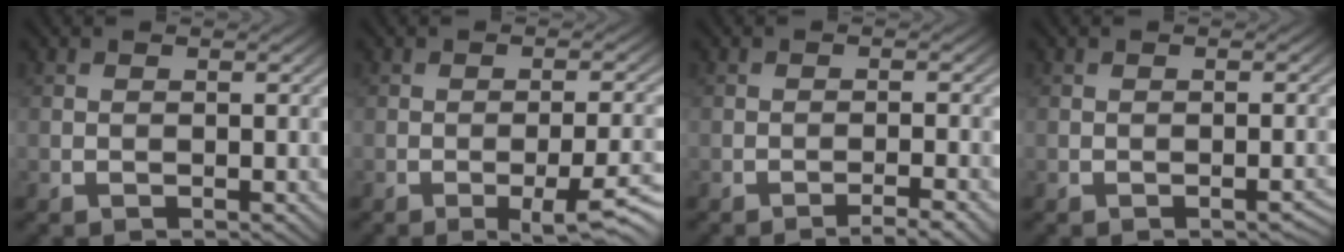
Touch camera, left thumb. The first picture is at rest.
{"total": 5.8, "force": [-2.5, 1.3, 5.1], "torque": [-0.069, -0.001, -0.027]}
{"total": 2.3, "force": [-1.9, -0.6, 1.3], "torque": [-0.024, 0.005, -0.031]}
{"total": 0.8, "force": [-0.8, 0.0, 0.3], "torque": [0.001, 0.003, -0.014]}